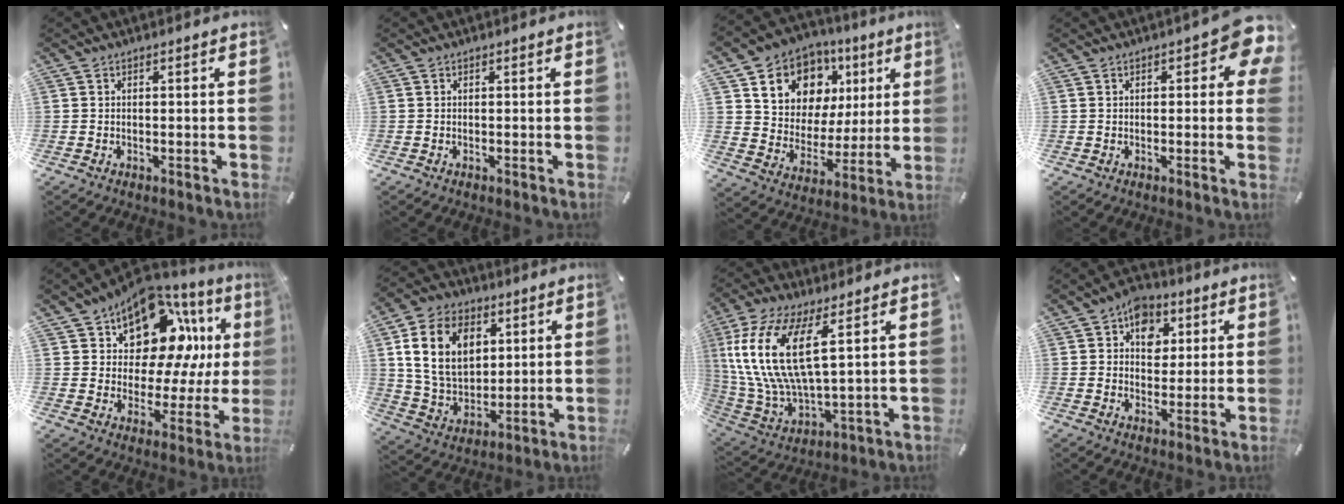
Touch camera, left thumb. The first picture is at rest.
{"total": 0.0}
{"total": 12.8, "force": [6.2, 10.7, 3.3], "torque": [-0.061, -0.041, 0.121]}
{"total": 7.1, "force": [2.3, 3.2, 5.9], "torque": [-0.067, -0.011, 0.032]}
{"total": 15.8, "force": [9.3, 9.7, 8.2], "torque": [-0.124, -0.078, 0.162]}
{"total": 15.1, "force": [5.2, 11.2, 8.6], "torque": [-0.169, -0.005, 0.097]}
{"total": 17.4, "force": [6.5, 7.2, 14.4], "torque": [-0.335, -0.022, 0.112]}
{"total": 8.0, "force": [2.9, 6.4, 3.8], "torque": [-0.034, -0.007, 0.046]}